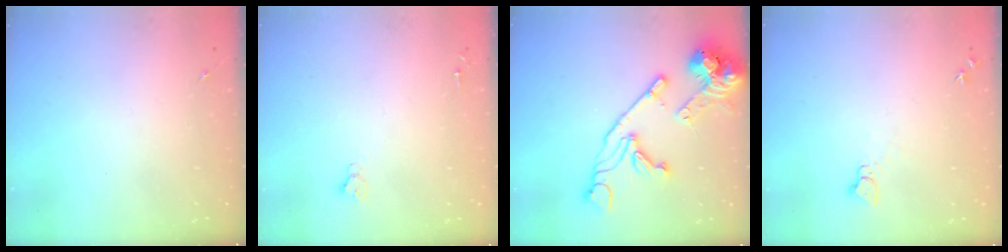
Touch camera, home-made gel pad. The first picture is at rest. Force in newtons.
{"total": 2.7, "press": 2.7, "slide": 0.0}
{"total": 18.4, "press": 18.2, "slide": 2.3}
{"total": 3.8, "press": 3.8, "slide": 0.4}